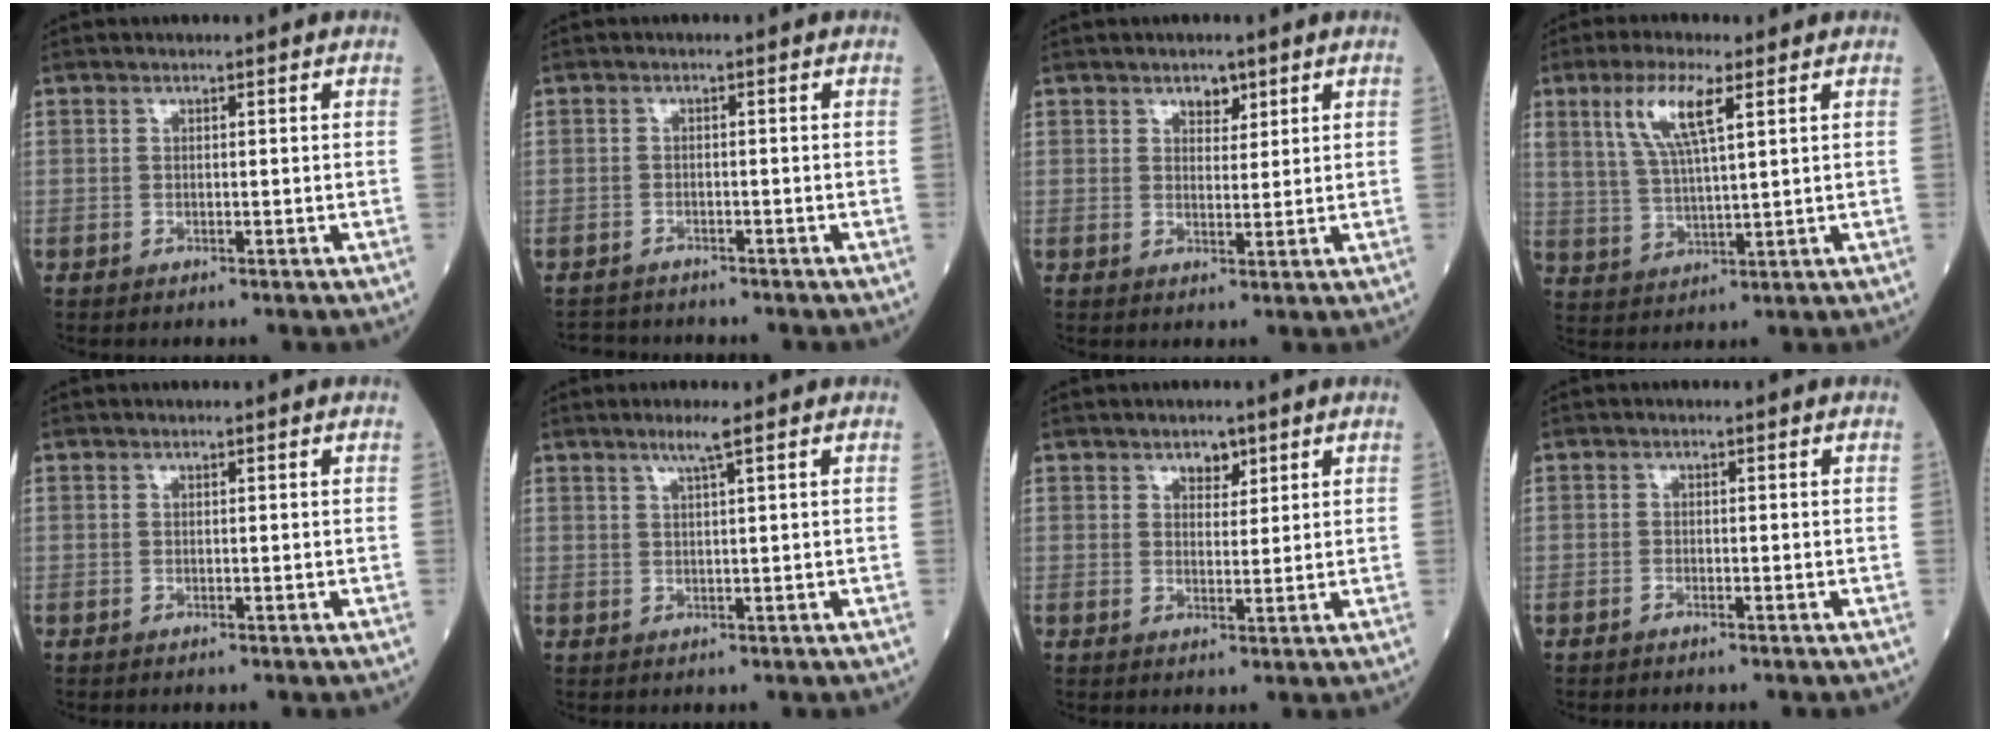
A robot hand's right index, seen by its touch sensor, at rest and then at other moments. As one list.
[{"total": 3.5, "force": [-3.4, 1.0, -0.1], "torque": [0.001, -0.008, -0.056]}, {"total": 2.6, "force": [1.7, 1.5, 1.2], "torque": [-0.016, -0.001, 0.028]}, {"total": 8.1, "force": [3.8, 1.4, 7.1], "torque": [-0.149, 0.007, 0.078]}, {"total": 0.0}, {"total": 2.5, "force": [1.5, -0.4, 1.9], "torque": [-0.042, -0.001, 0.030]}, {"total": 2.7, "force": [1.8, 1.5, 1.3], "torque": [-0.016, -0.001, 0.029]}, {"total": 0.6, "force": [-0.5, 0.1, 0.2], "torque": [-0.009, 0.000, -0.011]}]